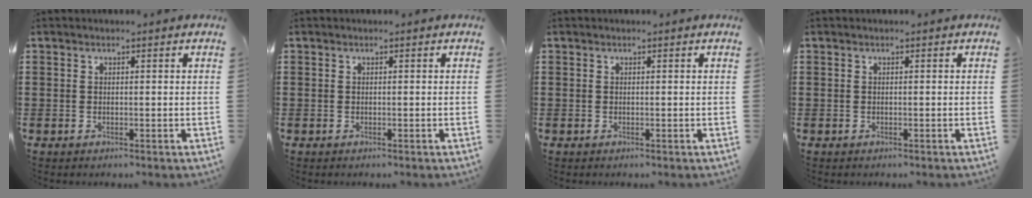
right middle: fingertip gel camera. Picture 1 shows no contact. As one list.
[{"total": 0.0}, {"total": 0.0}, {"total": 0.0}]